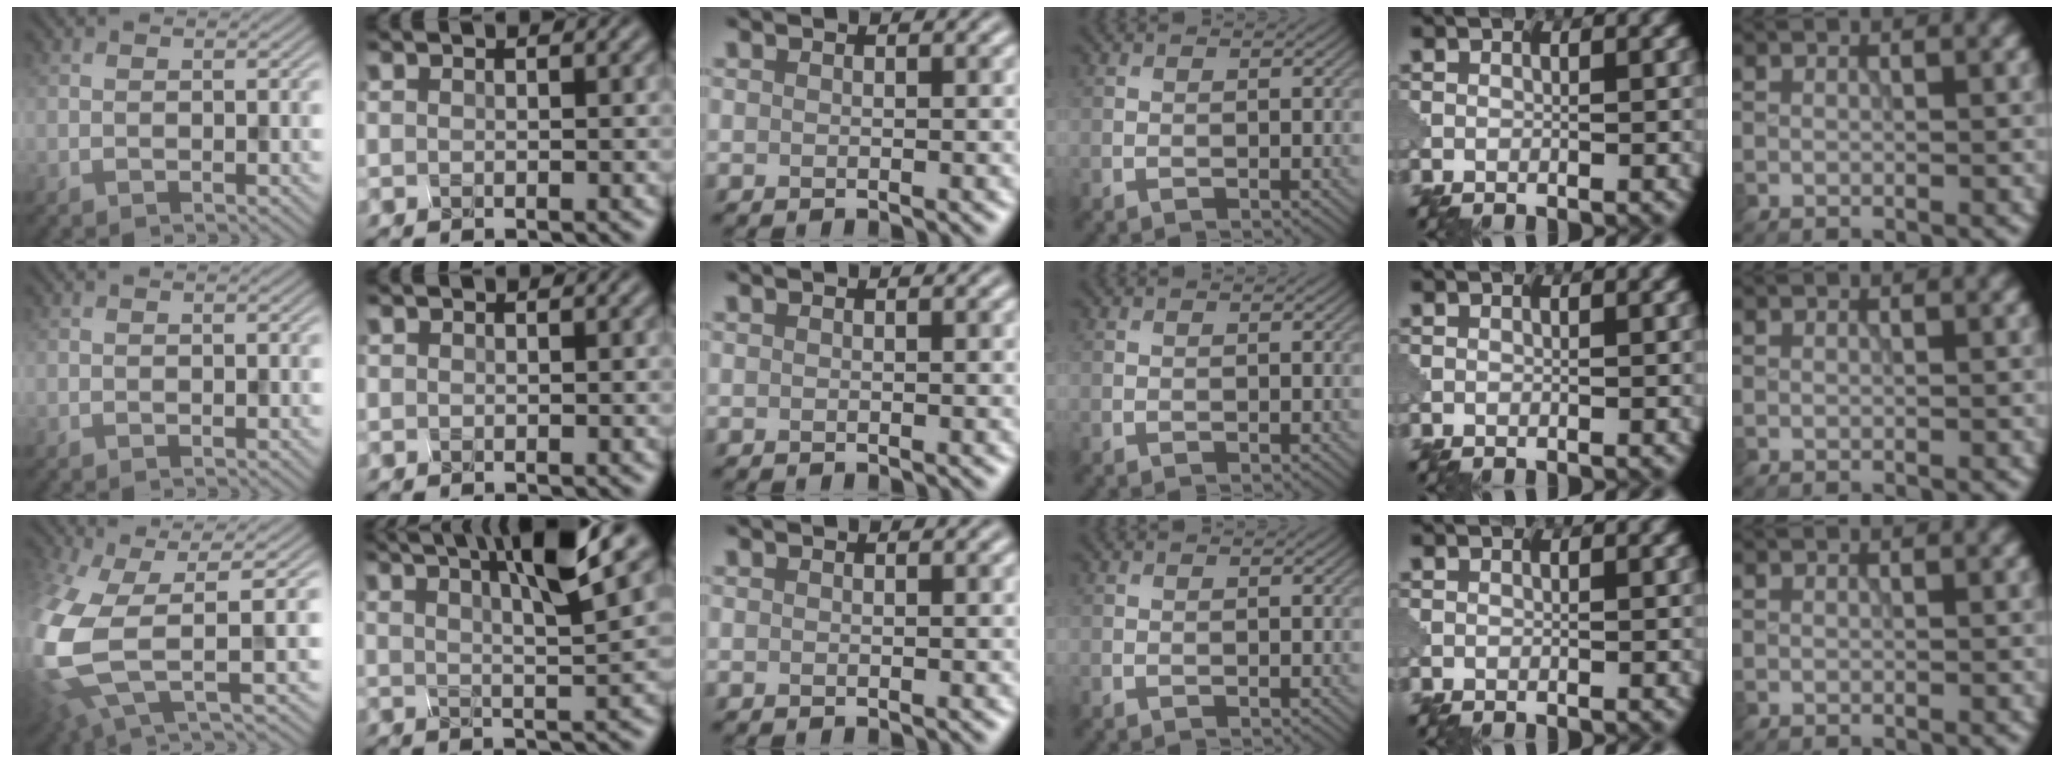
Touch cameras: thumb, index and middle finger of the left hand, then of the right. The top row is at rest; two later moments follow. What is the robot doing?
{"motion": "squeeze", "object": "clothespin"}